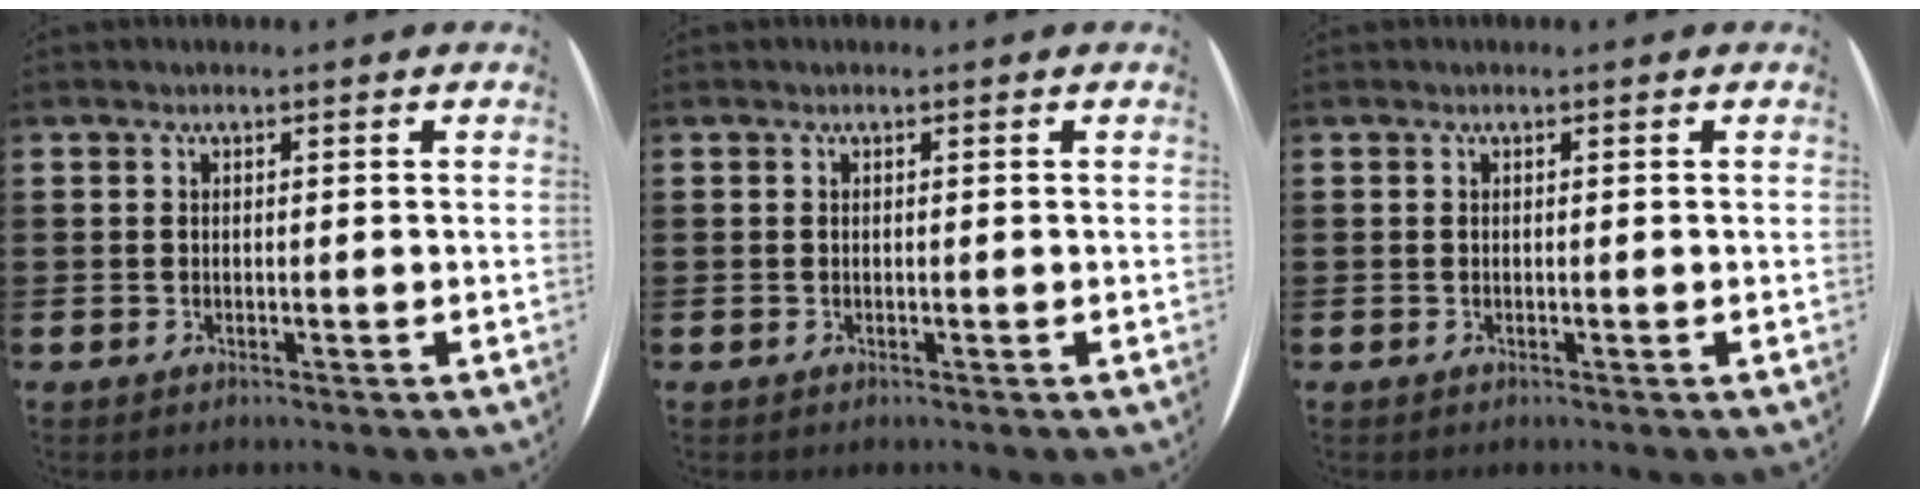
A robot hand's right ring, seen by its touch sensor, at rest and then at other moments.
{"total": 0.0}
{"total": 0.0}